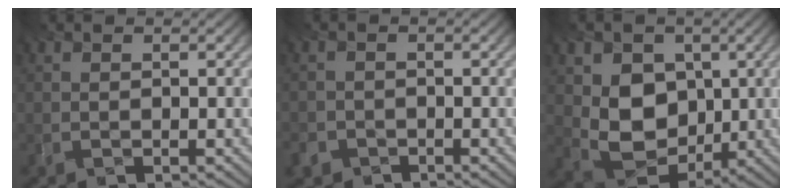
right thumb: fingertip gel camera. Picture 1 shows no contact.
{"total": 2.5, "force": [-1.9, 1.6, -0.2], "torque": [-0.008, -0.012, -0.037]}
{"total": 8.6, "force": [0.1, 7.0, 5.0], "torque": [-0.118, -0.021, 0.001]}